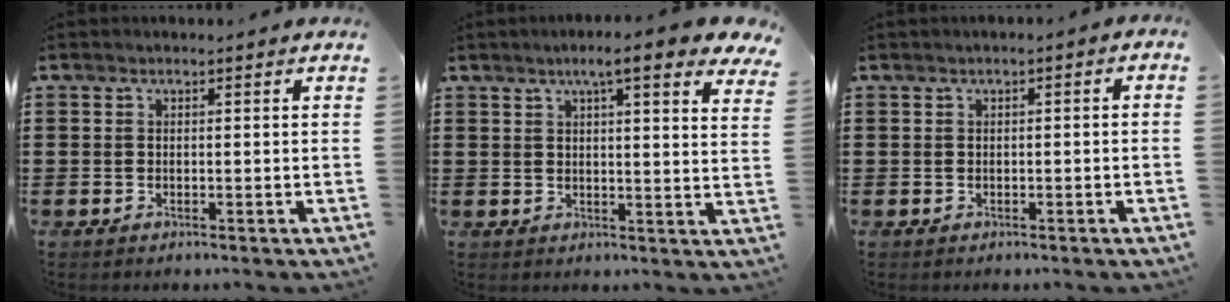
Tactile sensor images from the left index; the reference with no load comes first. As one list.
[{"total": 6.7, "force": [4.9, 0.3, 4.5], "torque": [-0.085, -0.009, 0.080]}, {"total": 0.8, "force": [-0.6, 0.3, 0.4], "torque": [-0.011, 0.001, -0.013]}]